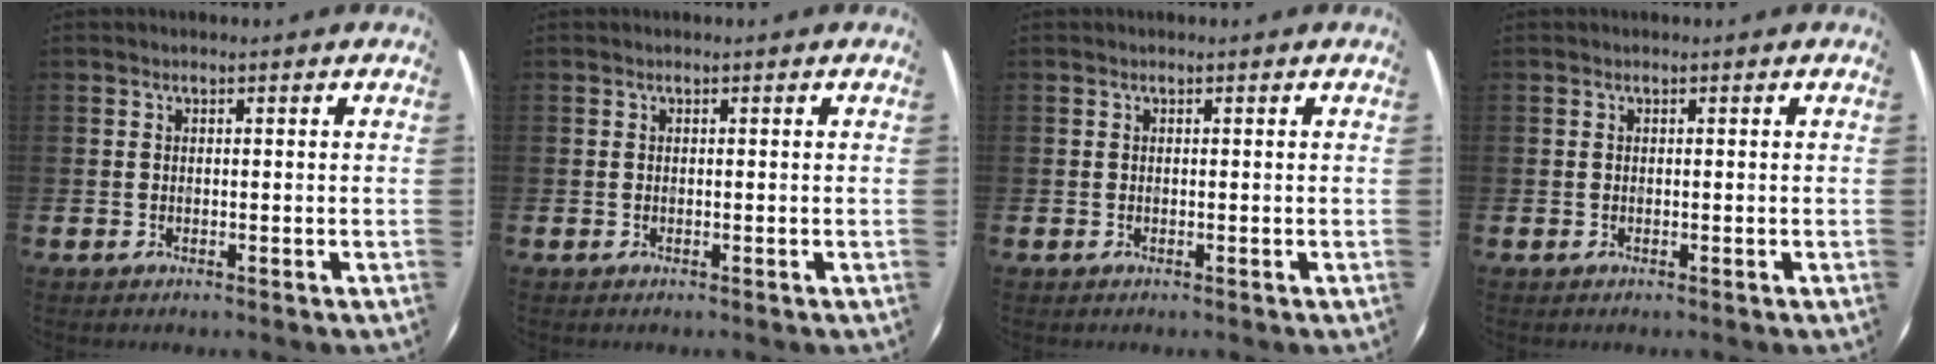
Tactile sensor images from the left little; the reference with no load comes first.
{"total": 0.0}
{"total": 0.0}
{"total": 0.0}